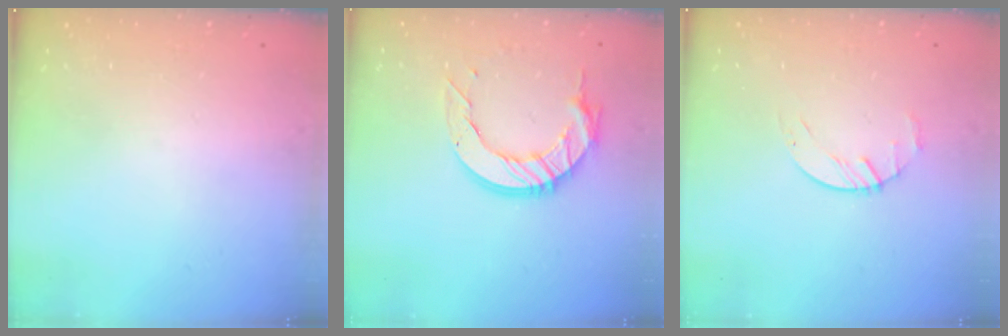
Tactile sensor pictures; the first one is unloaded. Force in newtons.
{"total": 12.5, "press": 12.4, "slide": 0.9}
{"total": 2.2, "press": 2.2, "slide": 0.4}